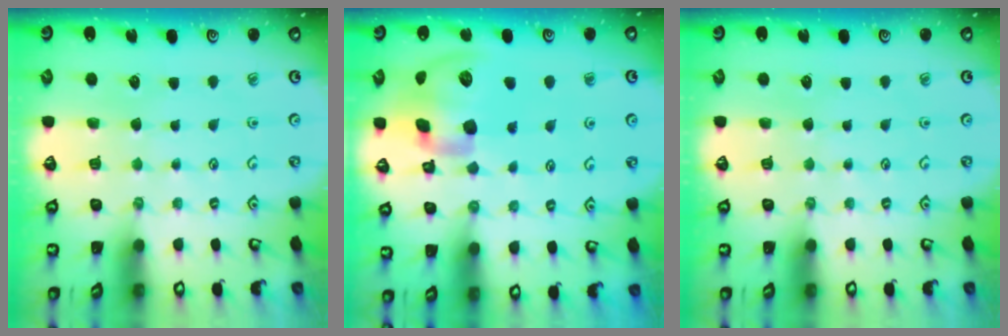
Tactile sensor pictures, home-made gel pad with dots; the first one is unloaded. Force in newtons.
{"total": 17.5, "press": 17.3, "slide": 2.6}
{"total": 0.0}